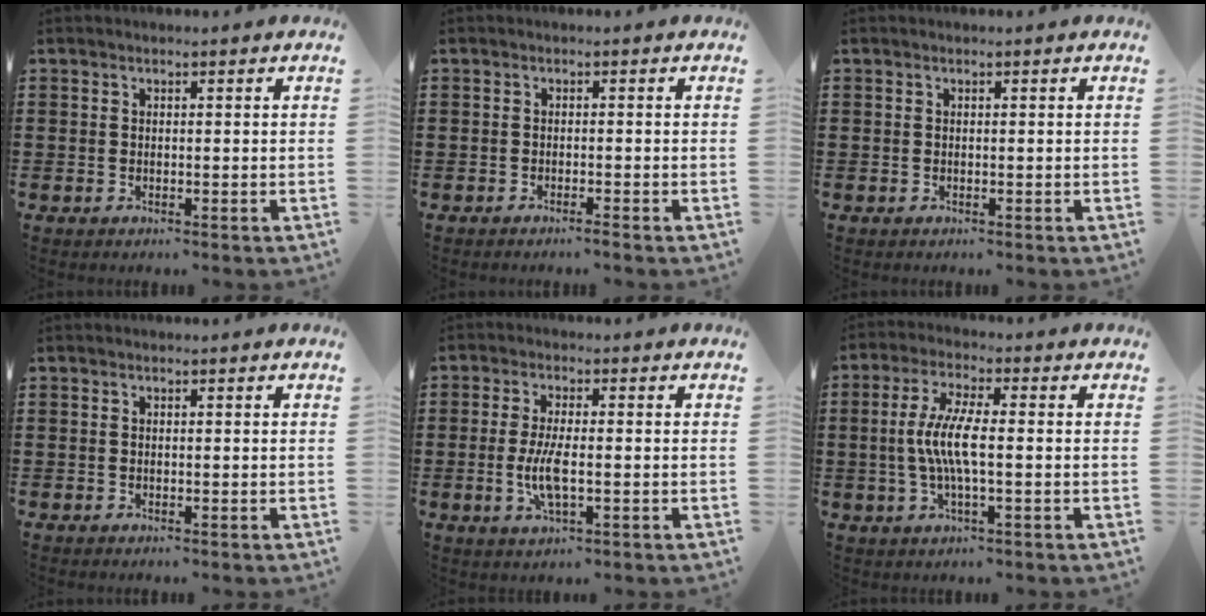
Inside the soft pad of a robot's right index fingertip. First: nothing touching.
{"total": 0.9, "force": [-0.8, -0.1, 0.4], "torque": [-0.009, -0.003, -0.015]}
{"total": 0.0}
{"total": 0.0}
{"total": 5.8, "force": [-1.0, 1.8, 5.4], "torque": [-0.120, -0.006, -0.025]}
{"total": 6.9, "force": [-0.8, 1.4, 6.7], "torque": [-0.146, -0.009, -0.024]}